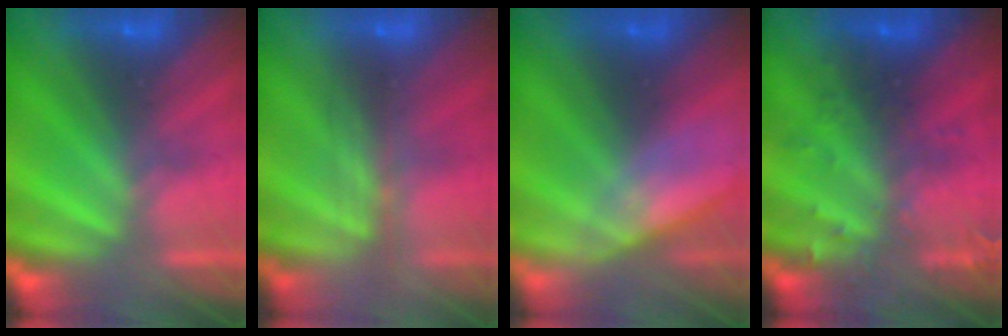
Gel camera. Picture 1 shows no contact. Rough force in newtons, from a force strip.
{"total": 2.4}
{"total": 2.9}
{"total": 3.0}